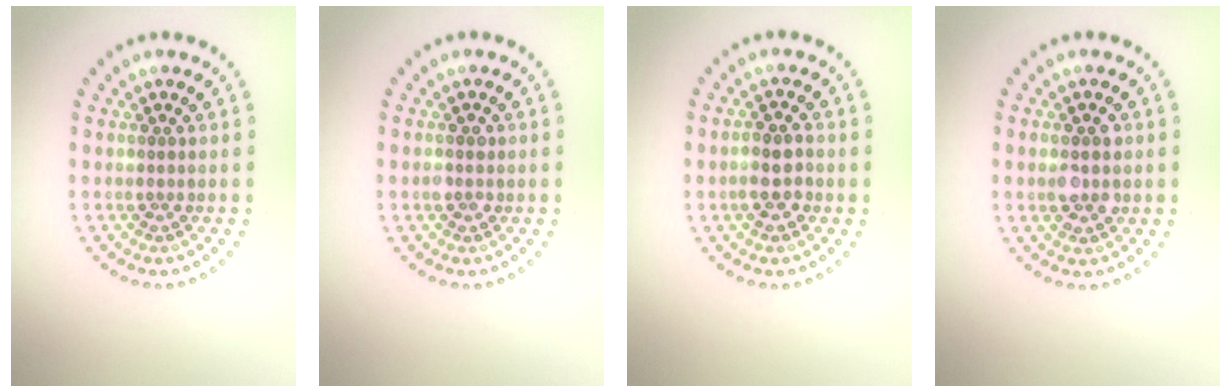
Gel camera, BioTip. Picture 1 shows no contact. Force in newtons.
{"total": 1.2, "press": 1.1, "slide": 0.3}
{"total": 2.5, "press": 2.4, "slide": 0.7}
{"total": 2.7, "press": 2.7, "slide": 0.2}